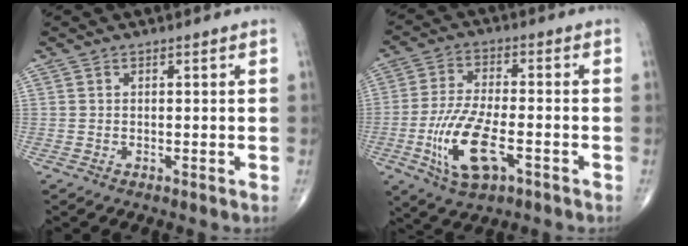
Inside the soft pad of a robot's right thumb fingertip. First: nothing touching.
{"total": 12.5, "force": [-4.3, 5.1, 10.6], "torque": [-0.217, 0.011, -0.076]}